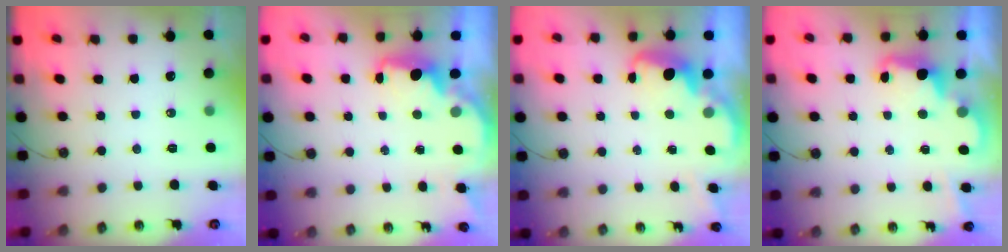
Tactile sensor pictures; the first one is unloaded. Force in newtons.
{"total": 2.5, "press": 2.4, "slide": 0.8}
{"total": 2.7, "press": 2.6, "slide": 0.5}
{"total": 2.5, "press": 2.5, "slide": 0.6}